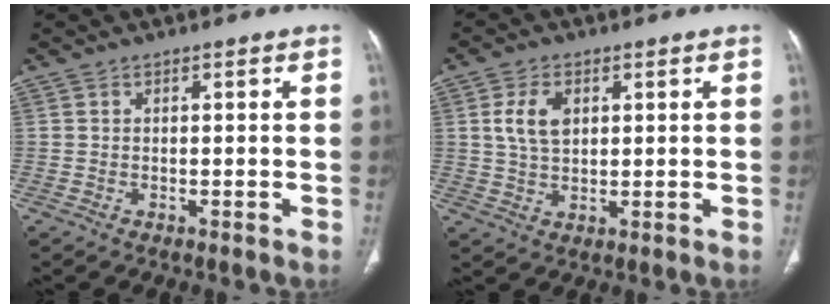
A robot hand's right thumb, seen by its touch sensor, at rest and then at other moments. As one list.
[{"total": 6.0, "force": [1.7, 3.7, 4.4], "torque": [-0.080, -0.003, 0.034]}]